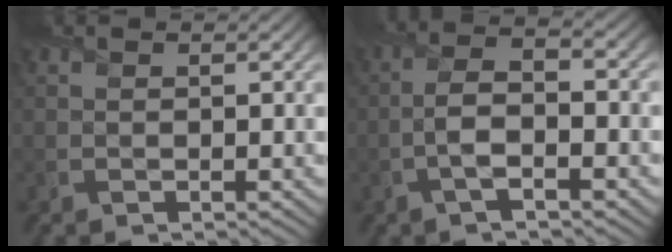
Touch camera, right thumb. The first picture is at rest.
{"total": 5.1, "force": [-1.9, 1.6, 4.5], "torque": [-0.097, 0.006, -0.043]}